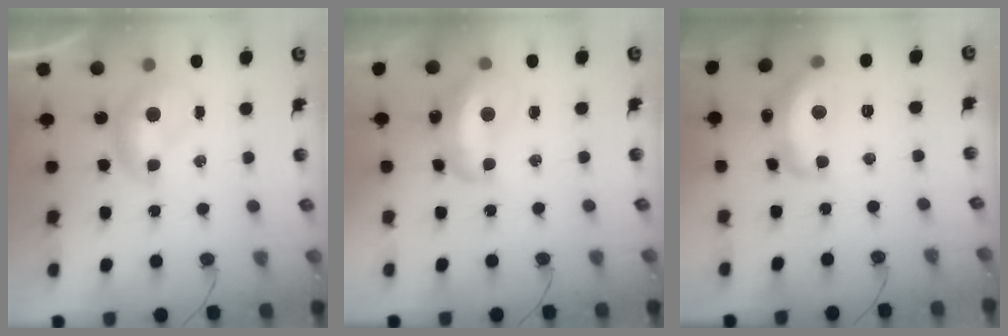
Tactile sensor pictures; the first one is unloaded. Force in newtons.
{"total": 7.2, "press": 7.1, "slide": 1.2}
{"total": 7.9, "press": 7.8, "slide": 1.0}